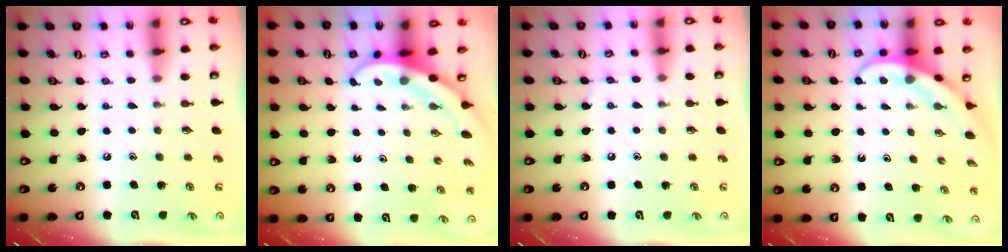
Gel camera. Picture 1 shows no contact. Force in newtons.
{"total": 3.9, "press": 3.9, "slide": 0.2}
{"total": 4.8, "press": 4.8, "slide": 0.5}
{"total": 3.9, "press": 3.9, "slide": 0.3}